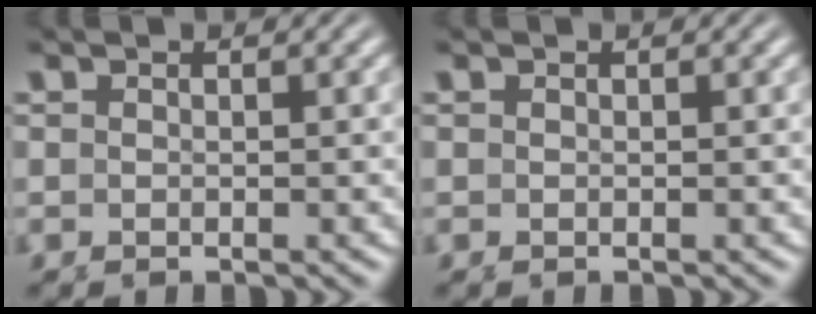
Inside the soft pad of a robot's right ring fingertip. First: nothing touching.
{"total": 0.0}